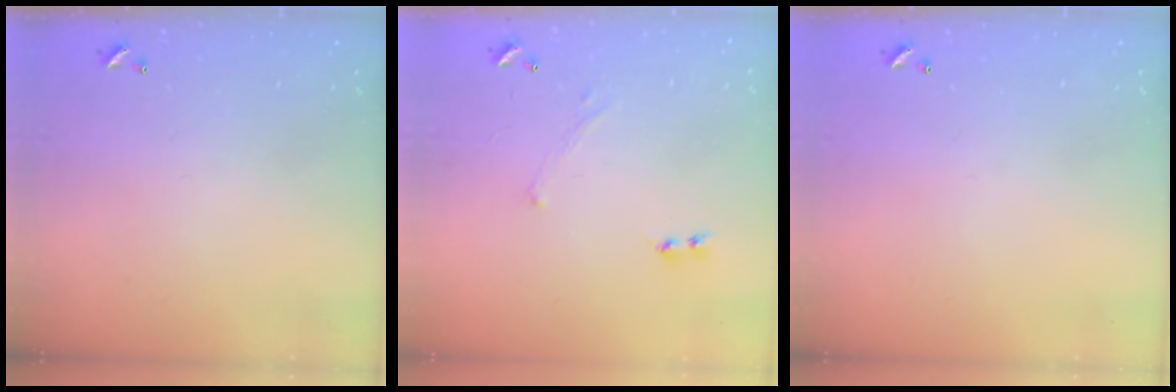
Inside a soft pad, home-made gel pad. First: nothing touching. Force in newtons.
{"total": 0.7, "press": 0.7, "slide": 0.3}
{"total": 0.0}